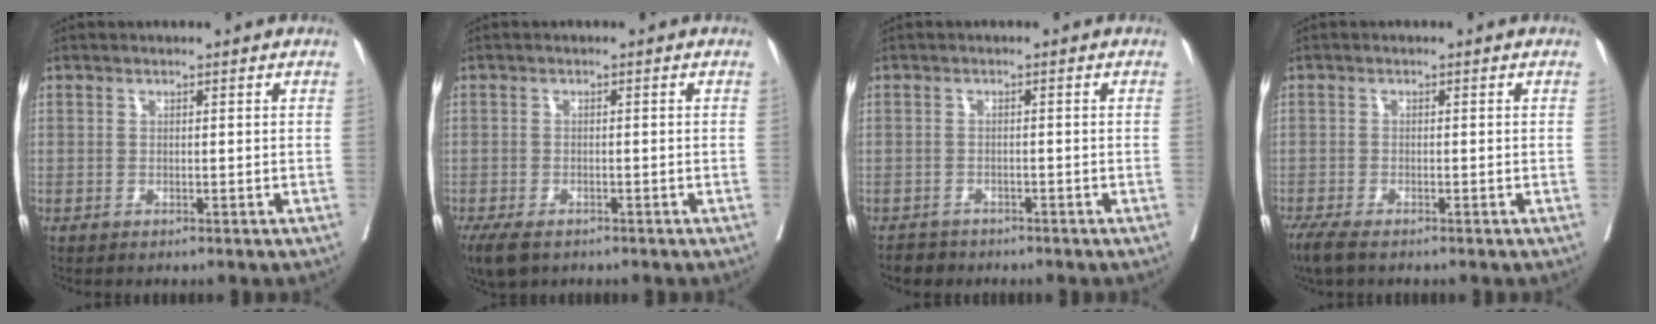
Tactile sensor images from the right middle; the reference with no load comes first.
{"total": 5.4, "force": [-3.8, 2.6, 2.9], "torque": [-0.053, -0.011, -0.062]}
{"total": 2.8, "force": [-2.4, 1.5, -0.1], "torque": [-0.004, 0.001, -0.042]}
{"total": 3.9, "force": [-3.0, 0.9, 2.3], "torque": [-0.049, -0.014, -0.051]}